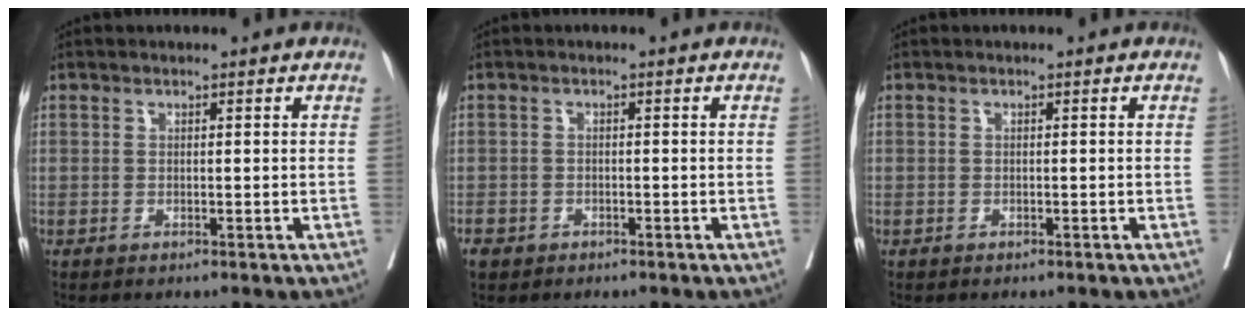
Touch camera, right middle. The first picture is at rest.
{"total": 2.4, "force": [-1.5, 1.7, 0.6], "torque": [-0.014, 0.002, -0.023]}
{"total": 0.0}